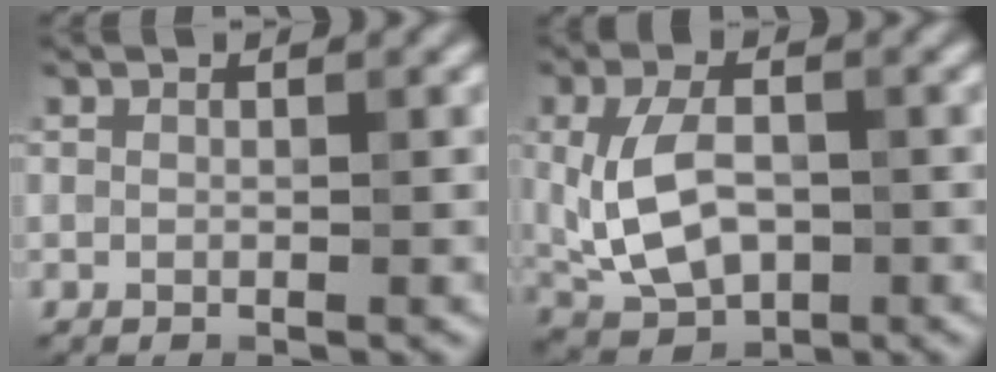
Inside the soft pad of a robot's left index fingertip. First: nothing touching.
{"total": 6.6, "force": [-0.3, 4.0, 5.2], "torque": [-0.108, -0.004, -0.003]}